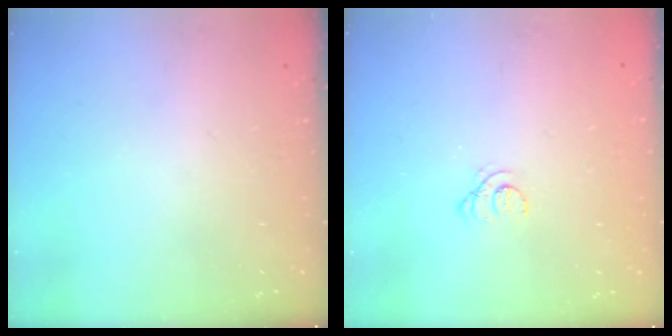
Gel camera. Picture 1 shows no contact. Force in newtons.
{"total": 1.5, "press": 1.5, "slide": 0.2}